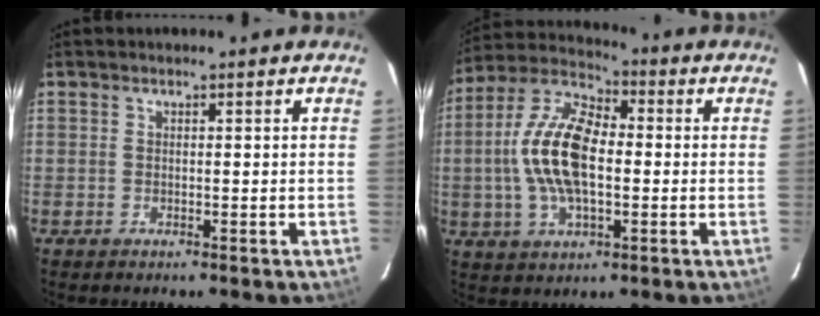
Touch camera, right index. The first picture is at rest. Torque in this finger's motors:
{"motor_torque": [2.14, 0.00, 1.05, 0.21]}